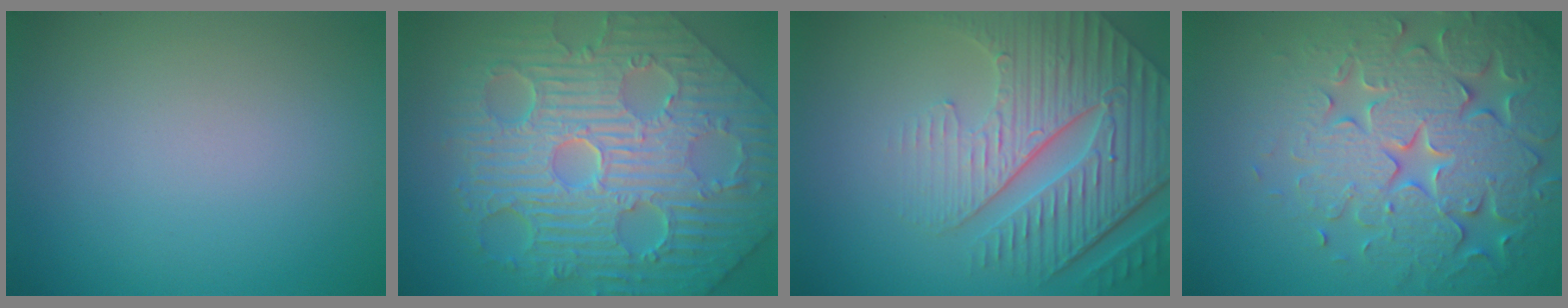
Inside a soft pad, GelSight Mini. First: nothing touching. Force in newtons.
{"total": 12.4, "press": 8.2, "slide": 9.3}
{"total": 8.3, "press": 6.0, "slide": 5.8}
{"total": 7.8, "press": 7.7, "slide": 1.5}